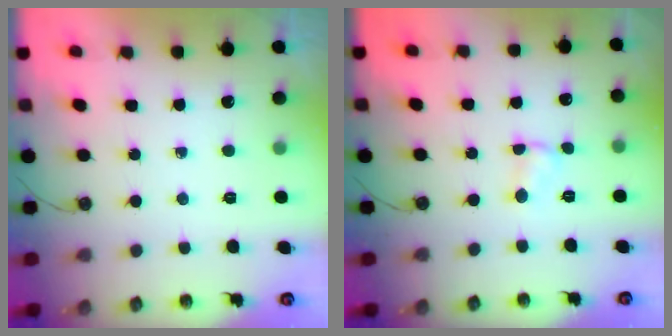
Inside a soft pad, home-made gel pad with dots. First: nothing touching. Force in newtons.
{"total": 2.4, "press": 2.4, "slide": 0.3}